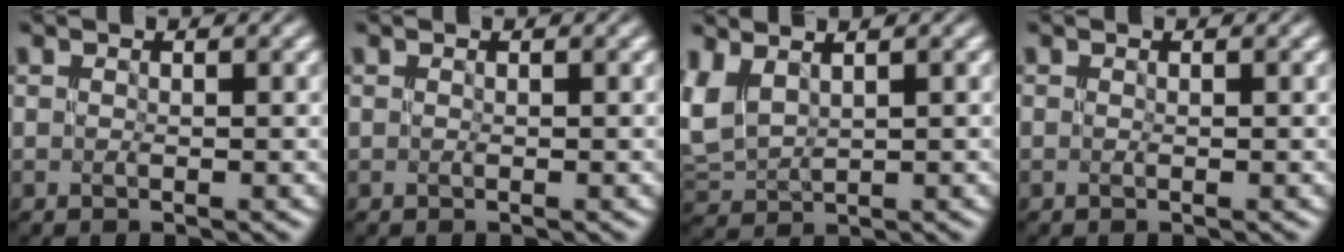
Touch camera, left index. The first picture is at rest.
{"total": 0.0}
{"total": 2.7, "force": [2.0, 1.4, 1.2], "torque": [-0.044, 0.006, 0.042]}
{"total": 0.0}